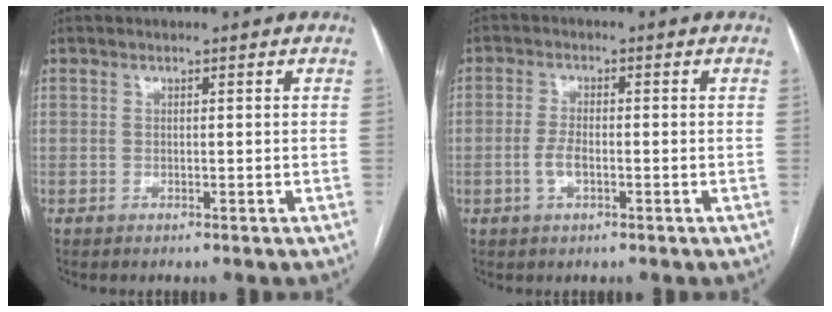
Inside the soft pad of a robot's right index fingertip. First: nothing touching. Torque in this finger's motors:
{"motor_torque": [0.45, -0.05, 0.06, 0.02]}